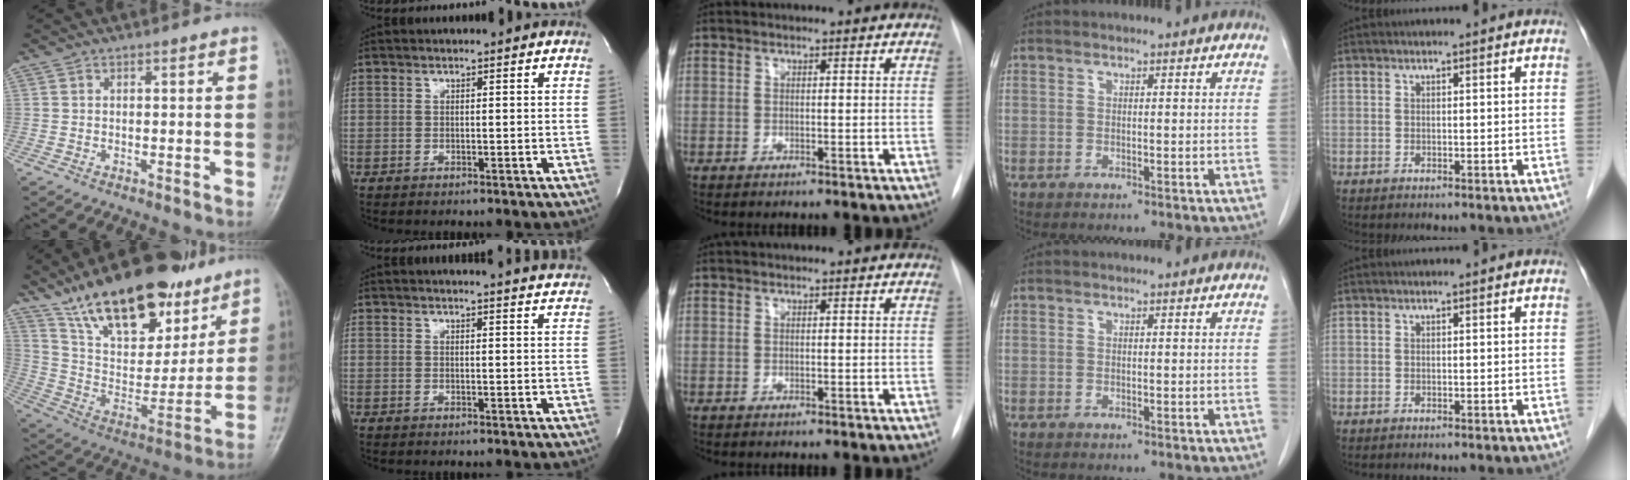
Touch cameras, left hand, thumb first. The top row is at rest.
{"thumb": {"total": 26.7, "force": [17.9, 12.0, 15.8], "torque": [-0.217, -0.053, 0.299]}, "index": {"total": 10.3, "force": [9.9, -0.3, 2.8], "torque": [-0.037, -0.024, 0.098]}}